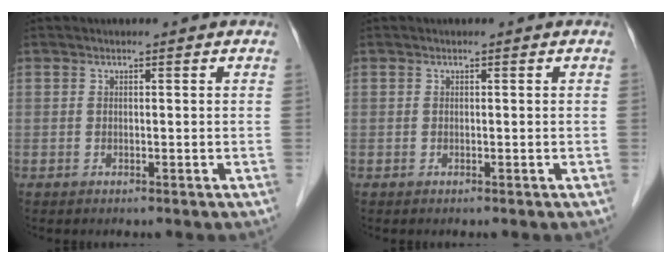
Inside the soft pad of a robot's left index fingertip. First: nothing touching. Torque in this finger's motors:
{"motor_torque": [0.00, 0.00, 0.00, 0.00]}